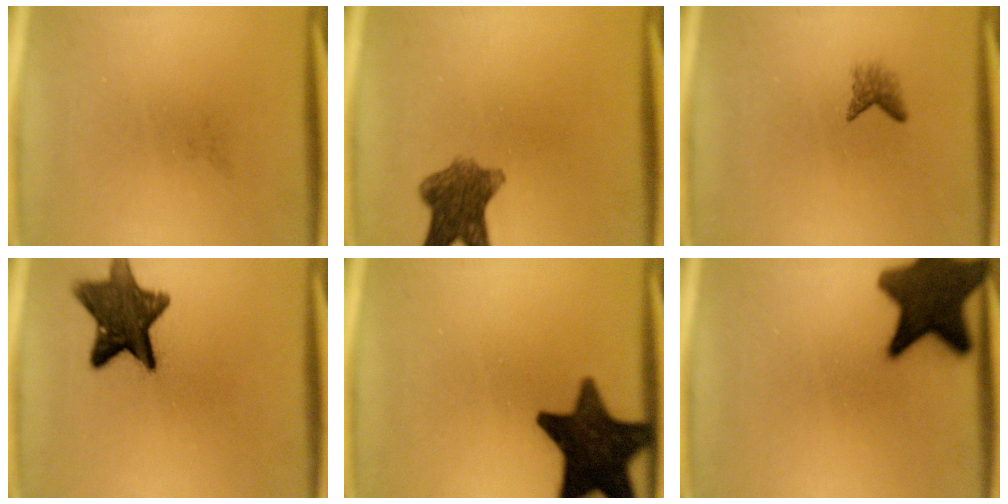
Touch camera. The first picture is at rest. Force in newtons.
{"total": 7.5}
{"total": 1.6}
{"total": 11.8}
{"total": 15.7}
{"total": 15.7}